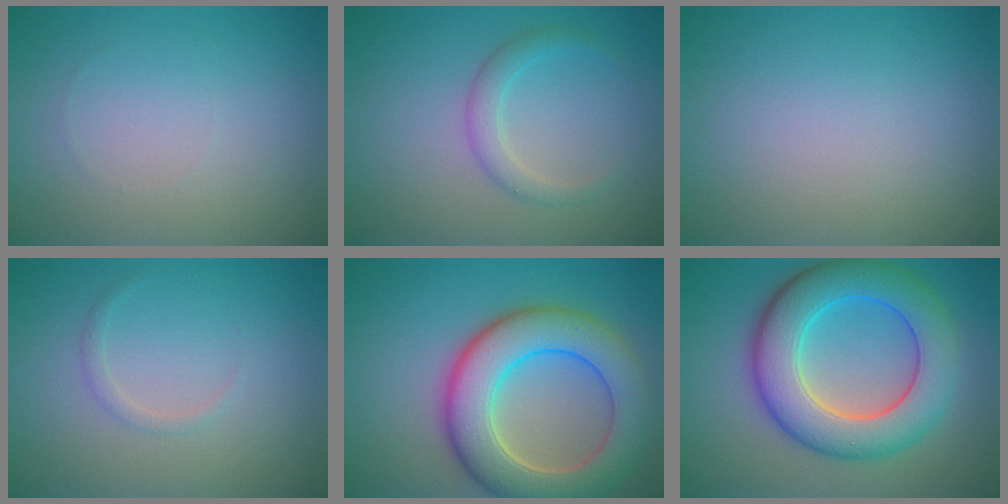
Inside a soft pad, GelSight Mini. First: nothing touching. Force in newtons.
{"total": 2.0, "press": 2.0, "slide": 0.1}
{"total": 0.0}
{"total": 0.8, "press": 0.8, "slide": 0.0}
{"total": 9.5, "press": 9.5, "slide": 0.7}
{"total": 9.2, "press": 9.2, "slide": 0.2}